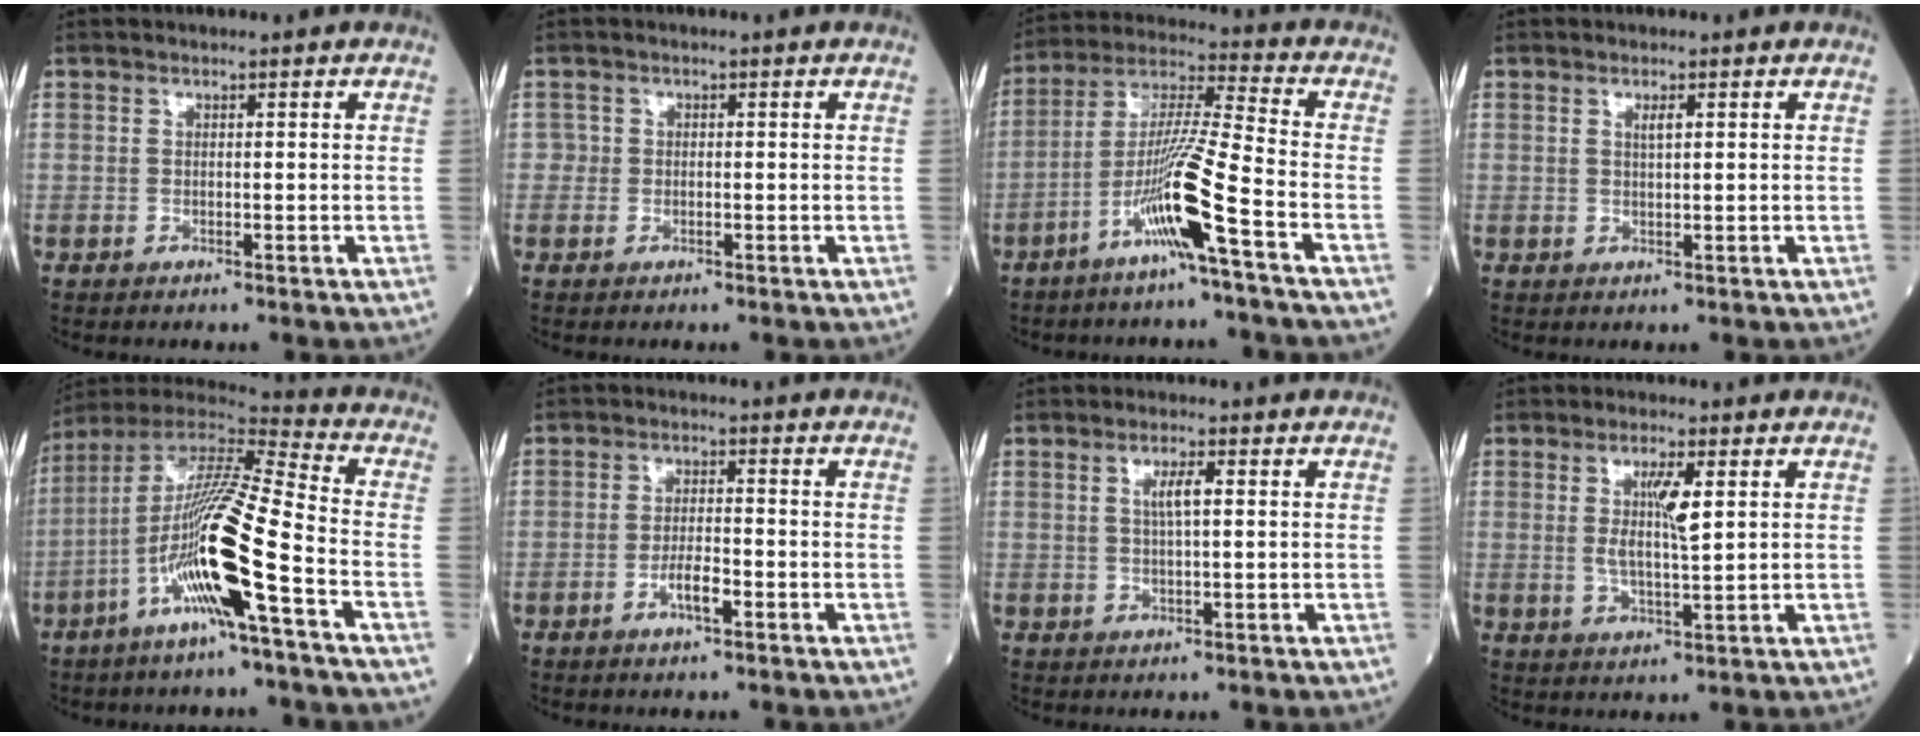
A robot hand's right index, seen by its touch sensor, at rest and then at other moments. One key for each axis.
{"total": 1.1, "fx": -0.3, "fy": 1.1, "fz": 0.0, "tx": 0.007, "ty": 0.007, "tz": -0.009}
{"total": 11.6, "fx": -5.4, "fy": -1.4, "fz": 10.2, "tx": -0.201, "ty": -0.002, "tz": -0.107}
{"total": 1.3, "fx": 0.5, "fy": 0.1, "fz": 1.1, "tx": -0.022, "ty": -0.001, "tz": 0.009}
{"total": 16.7, "fx": -6.0, "fy": 0.1, "fz": 15.6, "tx": -0.308, "ty": -0.002, "tz": -0.119}
{"total": 3.3, "fx": -1.6, "fy": 0.7, "fz": 2.8, "tx": -0.053, "ty": 0.002, "tz": -0.029}
{"total": 2.7, "fx": 0.7, "fy": 0.2, "fz": 2.6, "tx": -0.050, "ty": 0.000, "tz": 0.012}
{"total": 5.3, "fx": 1.4, "fy": 0.6, "fz": 5.1, "tx": -0.097, "ty": -0.004, "tz": 0.028}